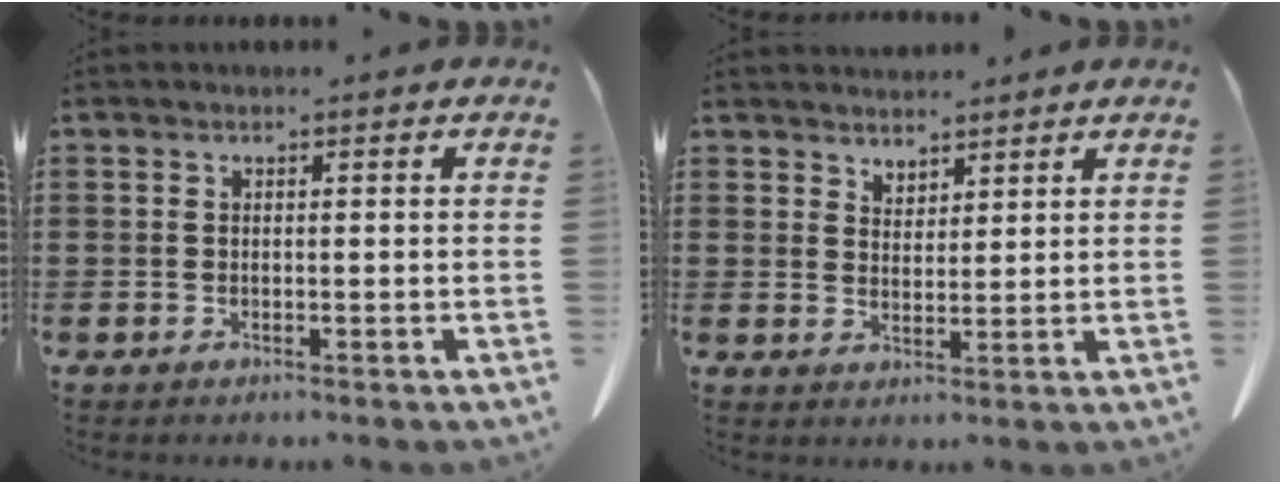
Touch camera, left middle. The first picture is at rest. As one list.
[{"total": 3.3, "force": [3.1, 1.0, -0.4], "torque": [-0.001, -0.007, 0.060]}]